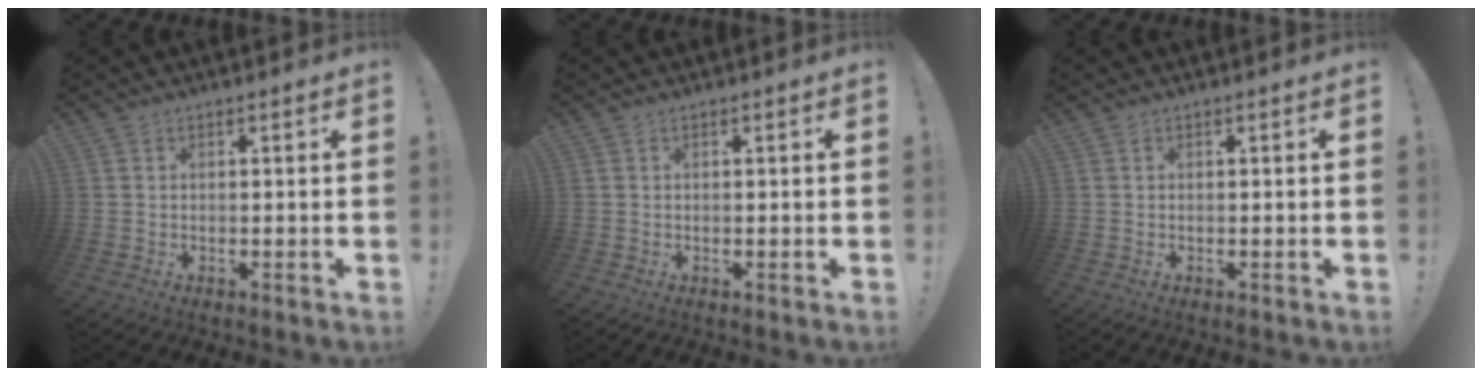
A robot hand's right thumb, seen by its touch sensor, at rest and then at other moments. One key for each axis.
{"total": 0.0}
{"total": 0.0}